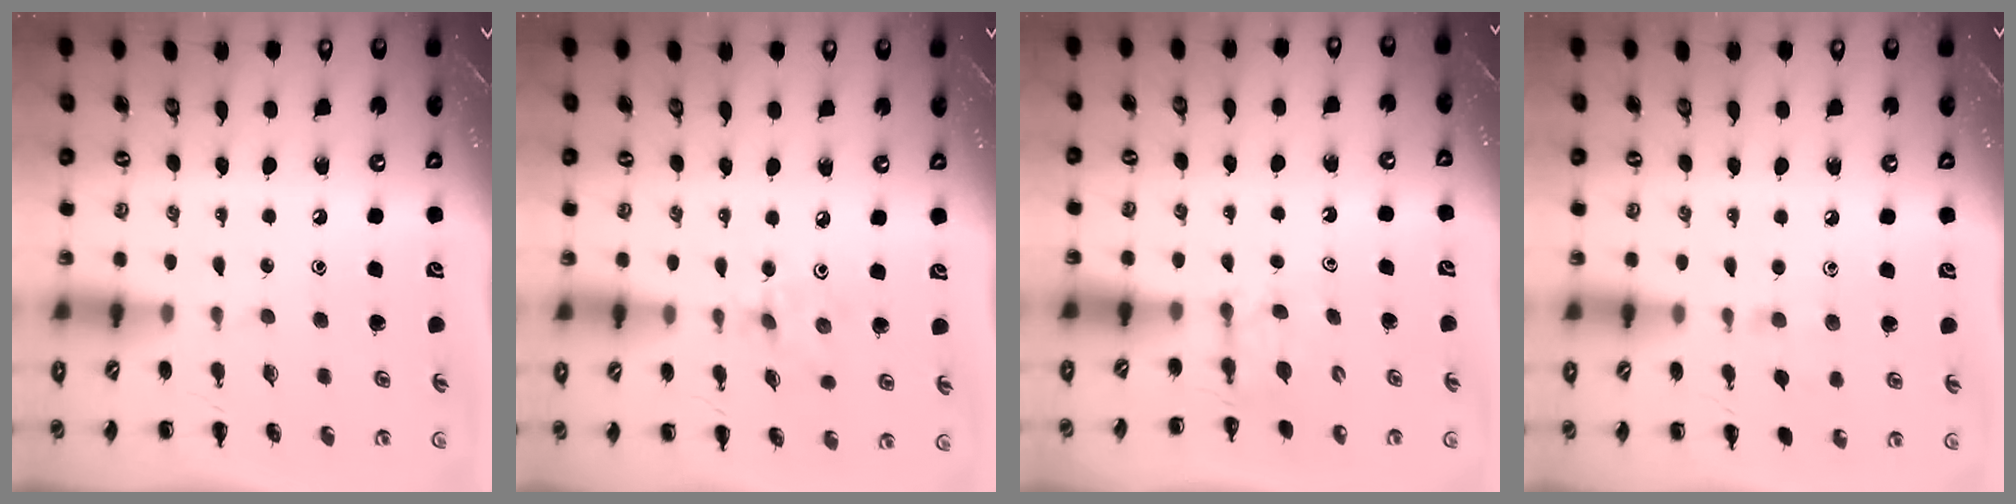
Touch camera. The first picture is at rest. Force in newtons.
{"total": 4.3, "press": 4.2, "slide": 0.7}
{"total": 2.7, "press": 2.5, "slide": 1.1}
{"total": 4.9, "press": 4.6, "slide": 1.5}